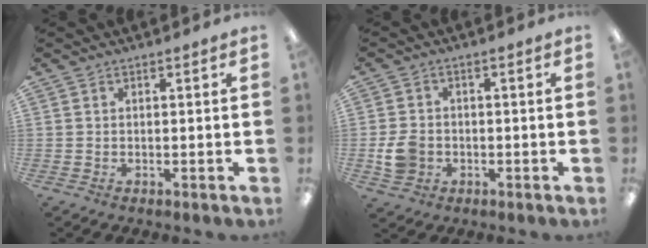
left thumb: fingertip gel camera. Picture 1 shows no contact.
{"total": 5.5, "force": [-1.5, 4.6, 2.7], "torque": [-0.050, 0.004, -0.026]}